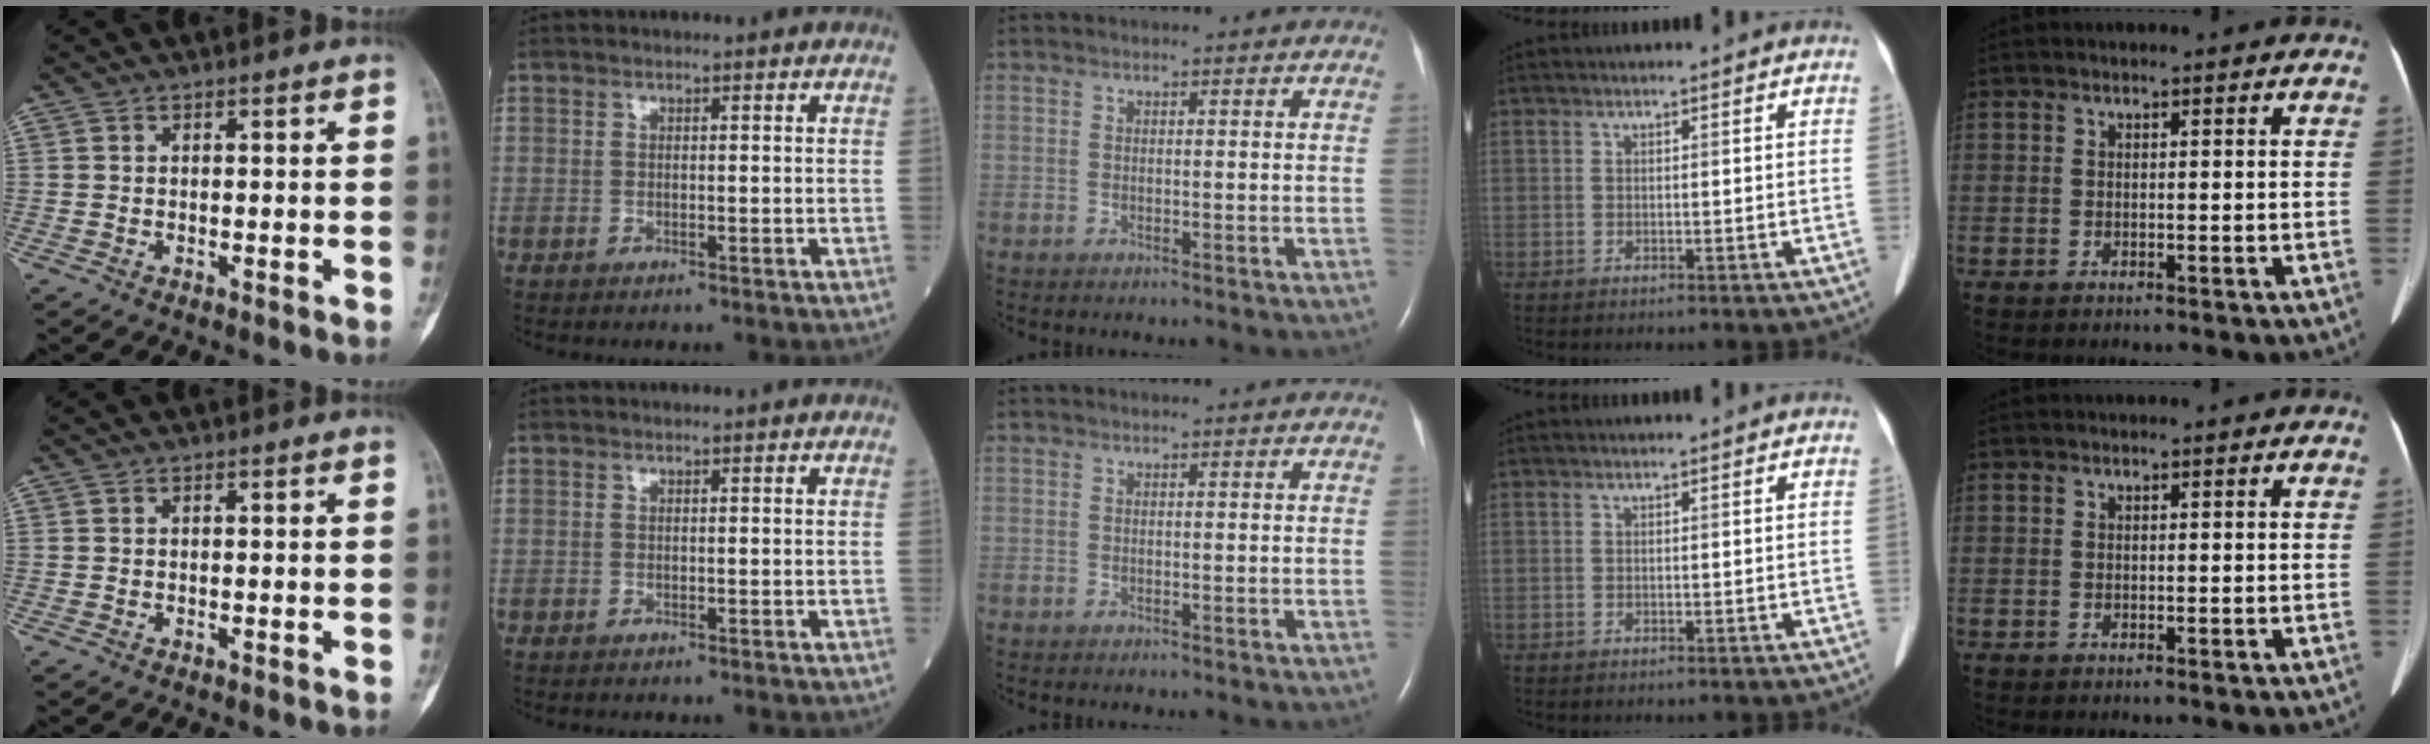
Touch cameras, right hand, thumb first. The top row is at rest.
{}